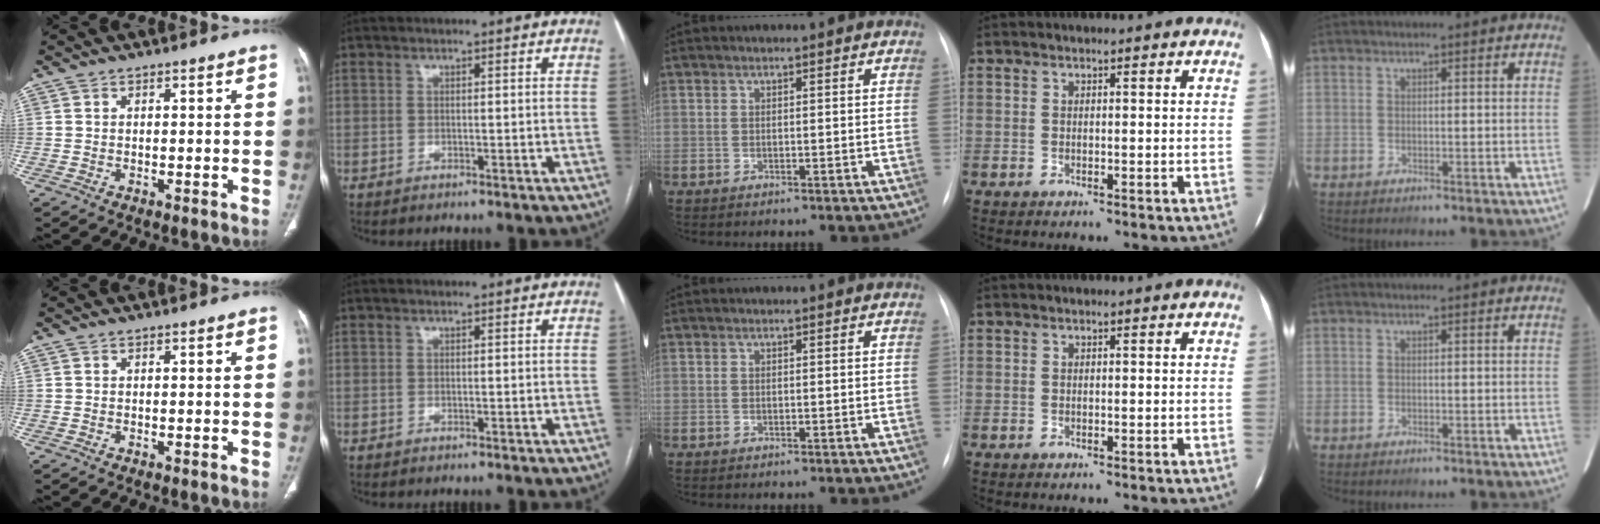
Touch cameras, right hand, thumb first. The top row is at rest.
{}